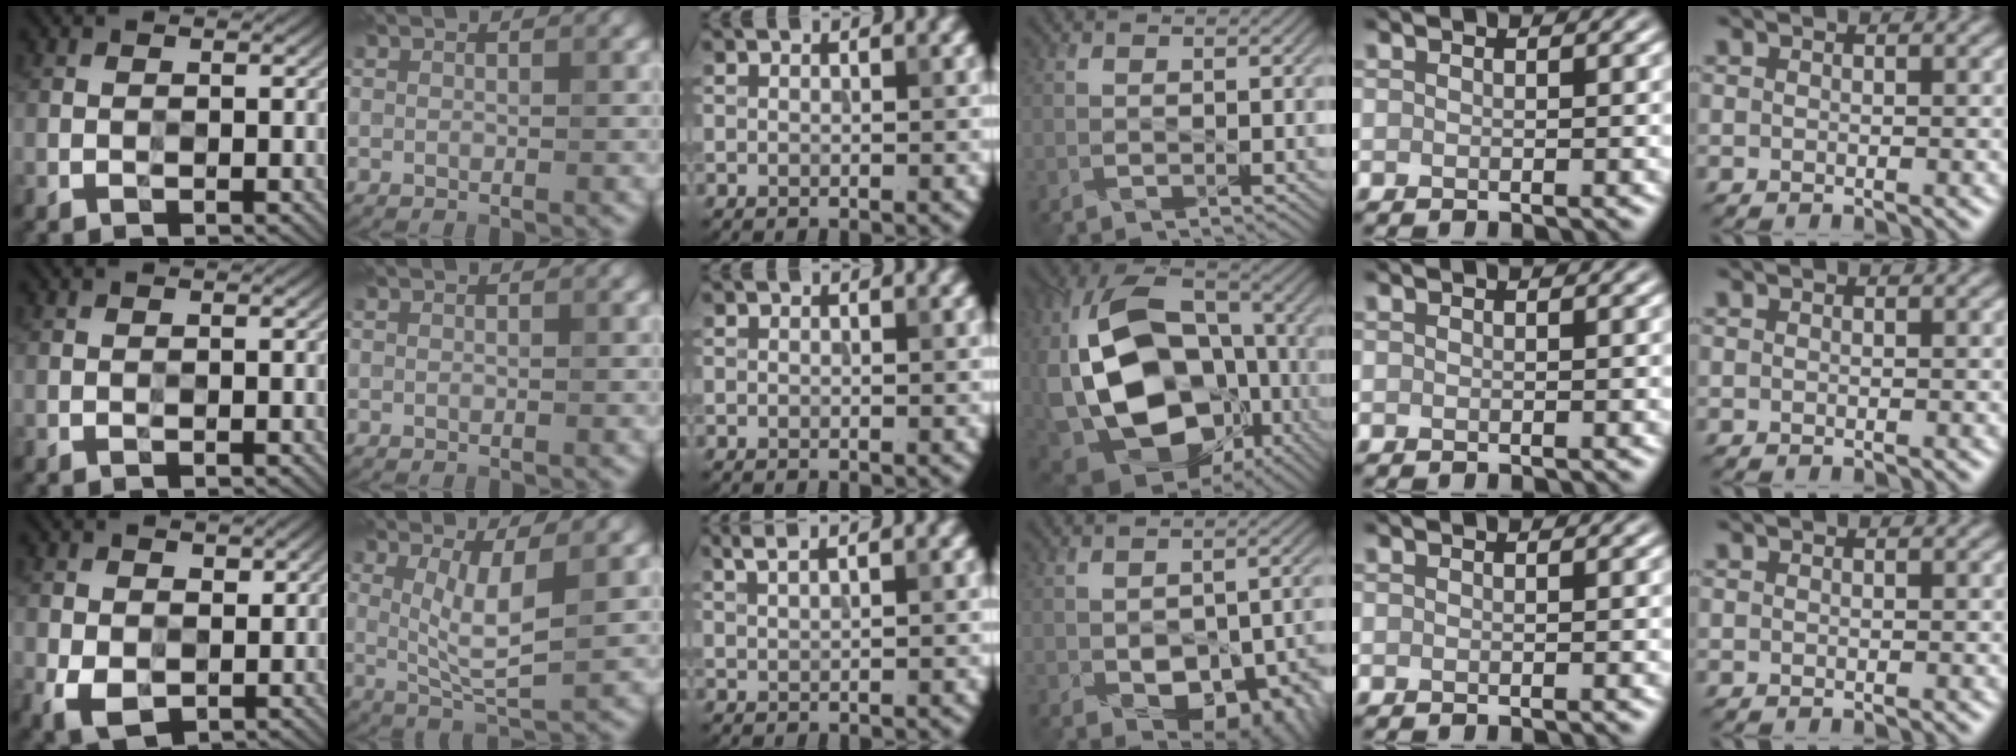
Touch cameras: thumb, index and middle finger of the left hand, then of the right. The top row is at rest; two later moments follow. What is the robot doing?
{"motion": "wipe", "object": "mirror"}